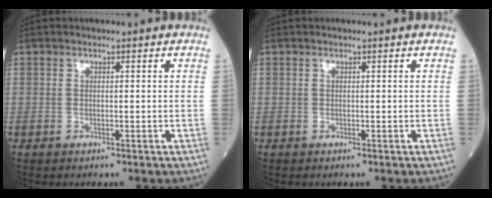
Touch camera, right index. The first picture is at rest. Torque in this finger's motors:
{"motor_torque": [0.00, 0.00, 0.00, -0.01]}